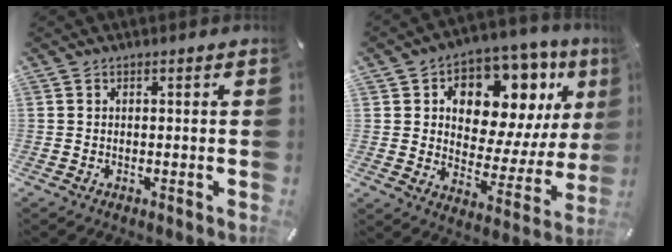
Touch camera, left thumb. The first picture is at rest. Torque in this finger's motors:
{"motor_torque": [2.50, 2.51, 1.99, -0.78, 0.15]}